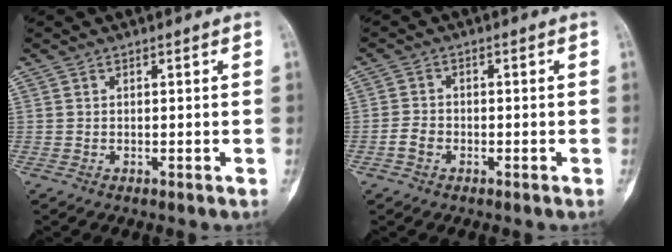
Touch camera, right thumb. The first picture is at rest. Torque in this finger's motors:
{"motor_torque": [0.55, 0.47, 0.19, -0.31, 0.06]}